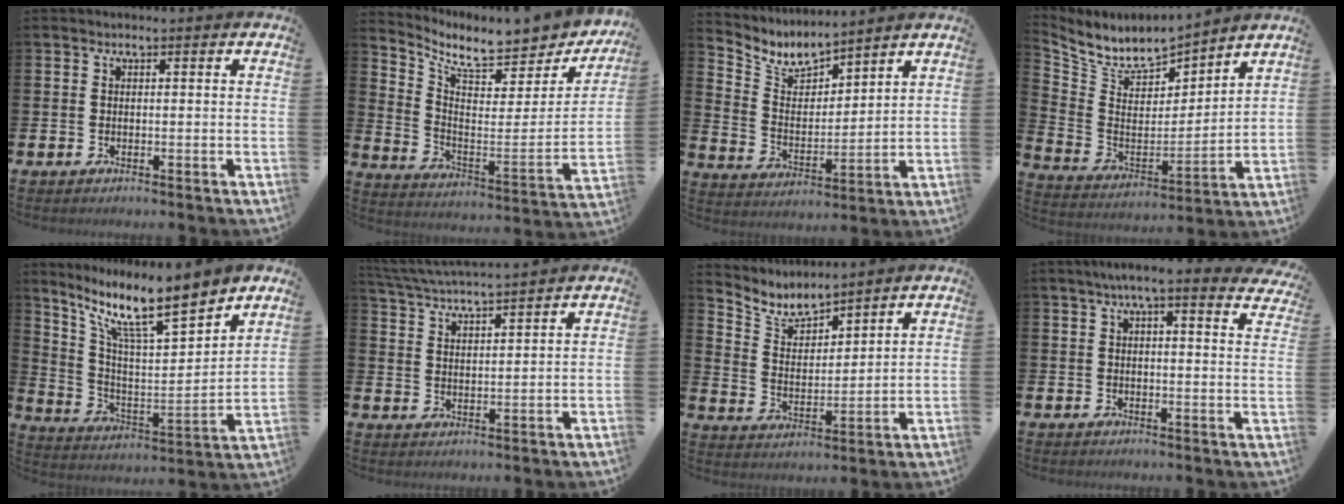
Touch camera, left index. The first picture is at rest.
{"total": 7.7, "force": [6.5, 2.5, 3.4], "torque": [-0.073, -0.060, 0.104]}
{"total": 5.8, "force": [5.4, 1.7, 1.4], "torque": [-0.056, -0.038, 0.092]}
{"total": 6.9, "force": [6.6, 1.9, 0.9], "torque": [-0.058, -0.058, 0.115]}
{"total": 12.0, "force": [9.8, 2.0, 6.7], "torque": [-0.149, -0.065, 0.161]}
{"total": 4.8, "force": [4.7, -0.3, 0.8], "torque": [-0.033, -0.033, 0.082]}
{"total": 5.5, "force": [5.2, 1.4, 1.2], "torque": [-0.048, -0.035, 0.089]}
{"total": 4.8, "force": [4.1, 0.3, 2.5], "torque": [-0.044, -0.016, 0.067]}